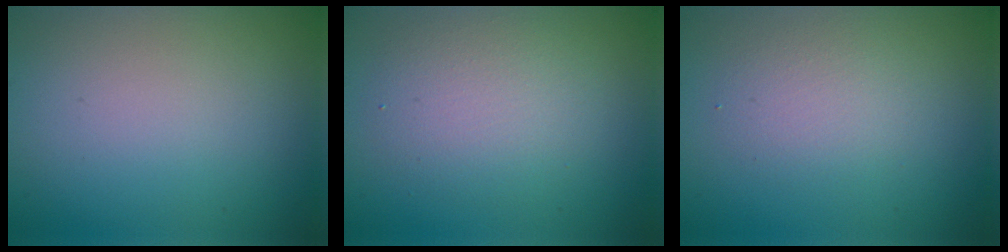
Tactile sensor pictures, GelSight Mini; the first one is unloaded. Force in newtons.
{"total": 3.8, "press": 3.7, "slide": 0.3}
{"total": 2.2, "press": 2.2, "slide": 0.1}